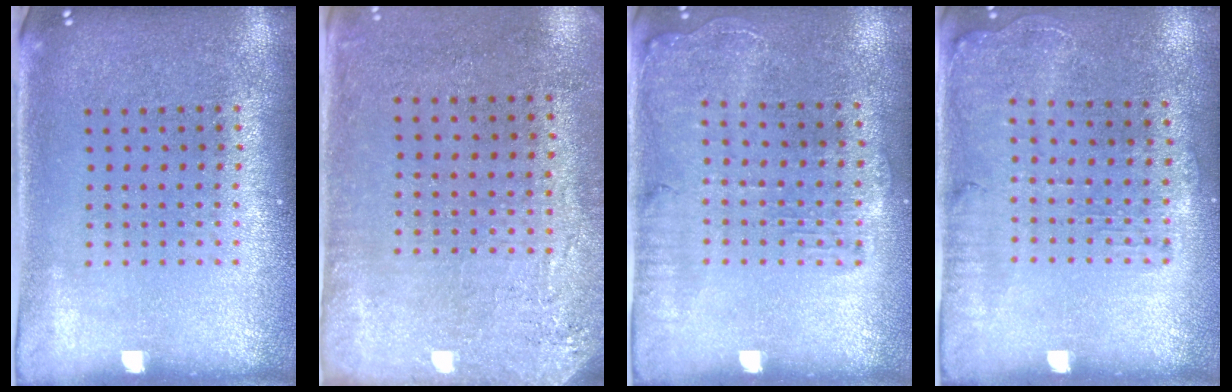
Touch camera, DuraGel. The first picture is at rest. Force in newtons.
{"total": 2.8, "press": 2.3, "slide": 1.6}
{"total": 1.6, "press": 1.5, "slide": 0.5}
{"total": 1.2, "press": 1.2, "slide": 0.3}